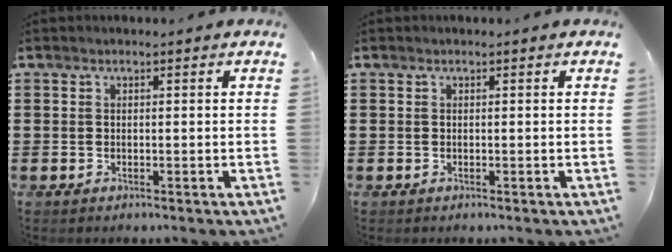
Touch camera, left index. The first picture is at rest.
{"total": 0.0}